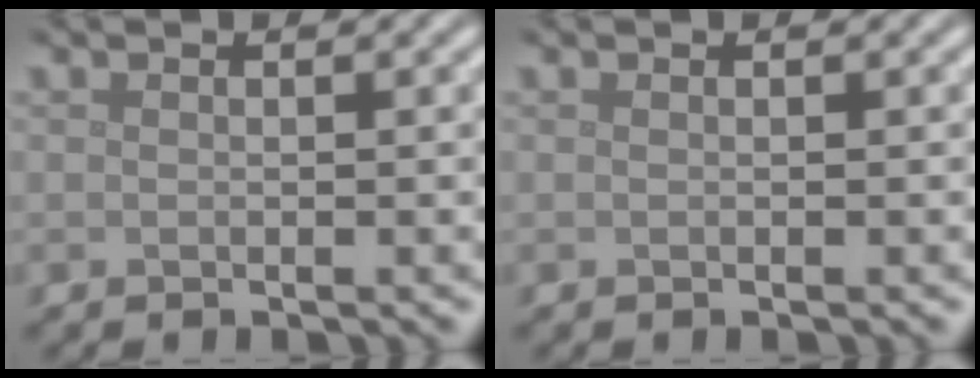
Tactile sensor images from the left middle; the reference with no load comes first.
{"total": 0.0}